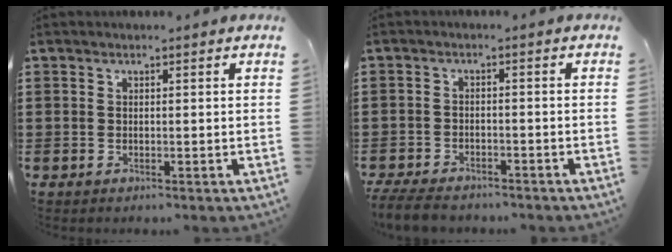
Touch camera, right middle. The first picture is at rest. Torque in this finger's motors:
{"motor_torque": [2.14, 0.00, 0.11, 0.08]}